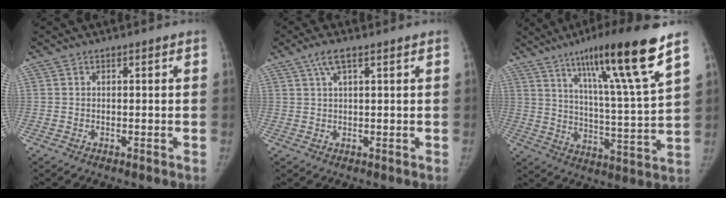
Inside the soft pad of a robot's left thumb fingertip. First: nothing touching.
{"total": 3.5, "force": [1.9, 0.7, 2.8], "torque": [-0.064, 0.005, 0.043]}
{"total": 19.8, "force": [12.0, 1.2, 15.6], "torque": [-0.233, -0.053, 0.191]}